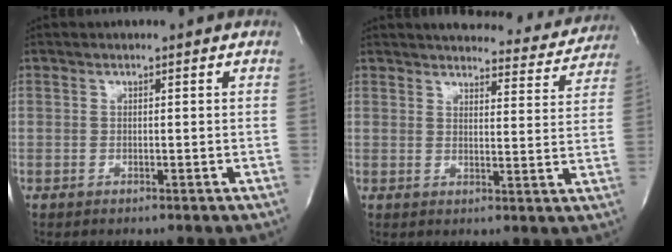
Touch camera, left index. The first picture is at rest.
{"total": 17.3, "force": [16.3, 4.1, 4.2], "torque": [-0.034, -0.026, 0.184]}